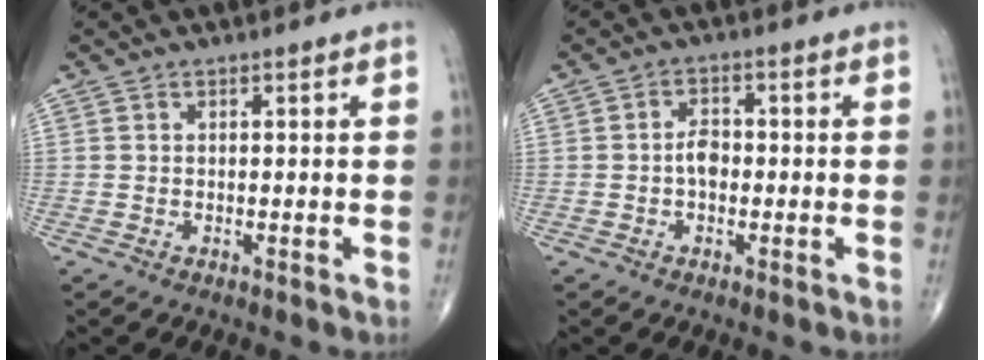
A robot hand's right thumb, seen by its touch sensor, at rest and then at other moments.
{"total": 3.3, "force": [-0.5, 2.2, 2.4], "torque": [-0.032, 0.010, -0.016]}